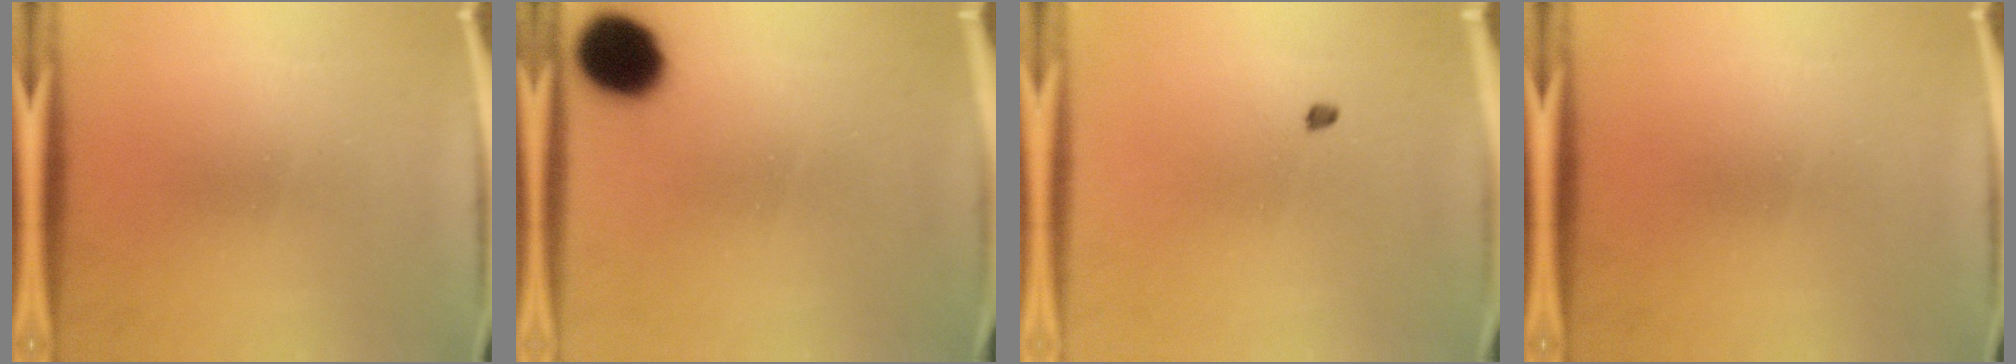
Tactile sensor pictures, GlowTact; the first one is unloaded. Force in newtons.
{"total": 12.0}
{"total": 0.9}
{"total": 0.0}